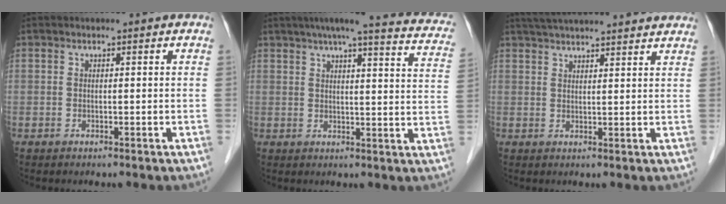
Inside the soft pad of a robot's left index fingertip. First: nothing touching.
{"total": 21.0, "force": [17.3, 2.7, 11.5], "torque": [-0.153, 0.008, 0.193]}
{"total": 16.2, "force": [14.8, 1.3, 6.5], "torque": [-0.102, 0.044, 0.200]}